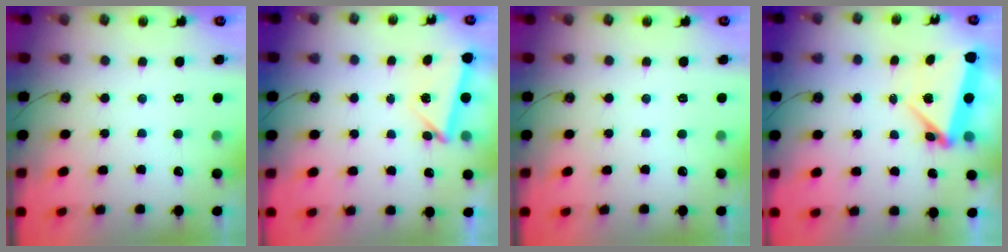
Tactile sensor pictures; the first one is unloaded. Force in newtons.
{"total": 4.7, "press": 4.6, "slide": 0.9}
{"total": 0.0}
{"total": 5.9, "press": 5.9, "slide": 0.6}